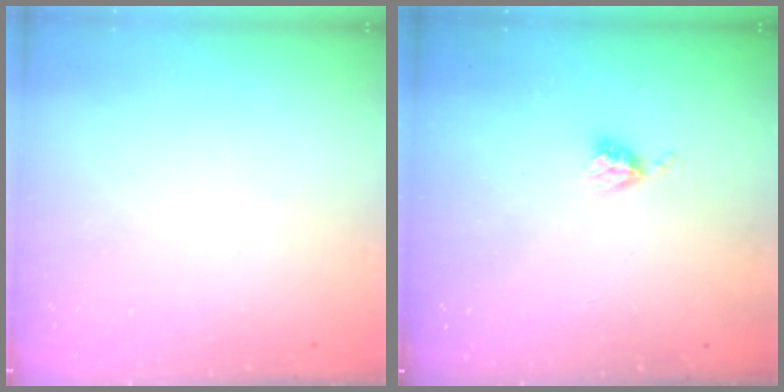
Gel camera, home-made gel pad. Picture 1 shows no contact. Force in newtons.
{"total": 4.8, "press": 4.8, "slide": 0.4}